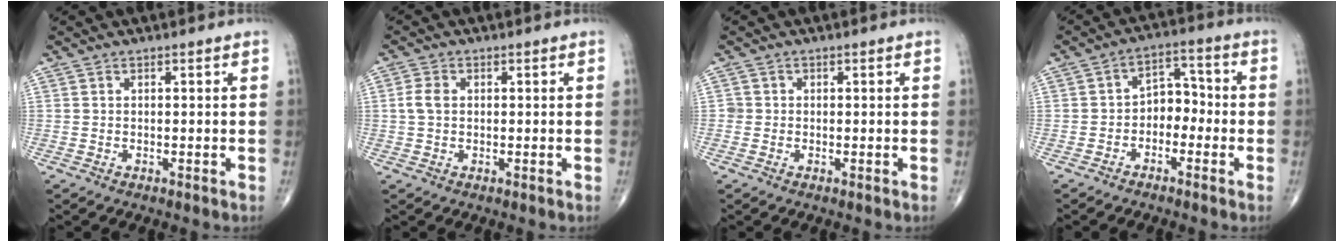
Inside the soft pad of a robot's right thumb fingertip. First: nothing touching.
{"total": 3.0, "force": [0.3, 2.1, 2.1], "torque": [-0.047, 0.005, 0.002]}
{"total": 1.1, "force": [-0.2, 1.0, 0.1], "torque": [0.006, 0.004, -0.005]}
{"total": 6.0, "force": [-1.9, 4.3, 3.7], "torque": [-0.027, 0.037, -0.046]}